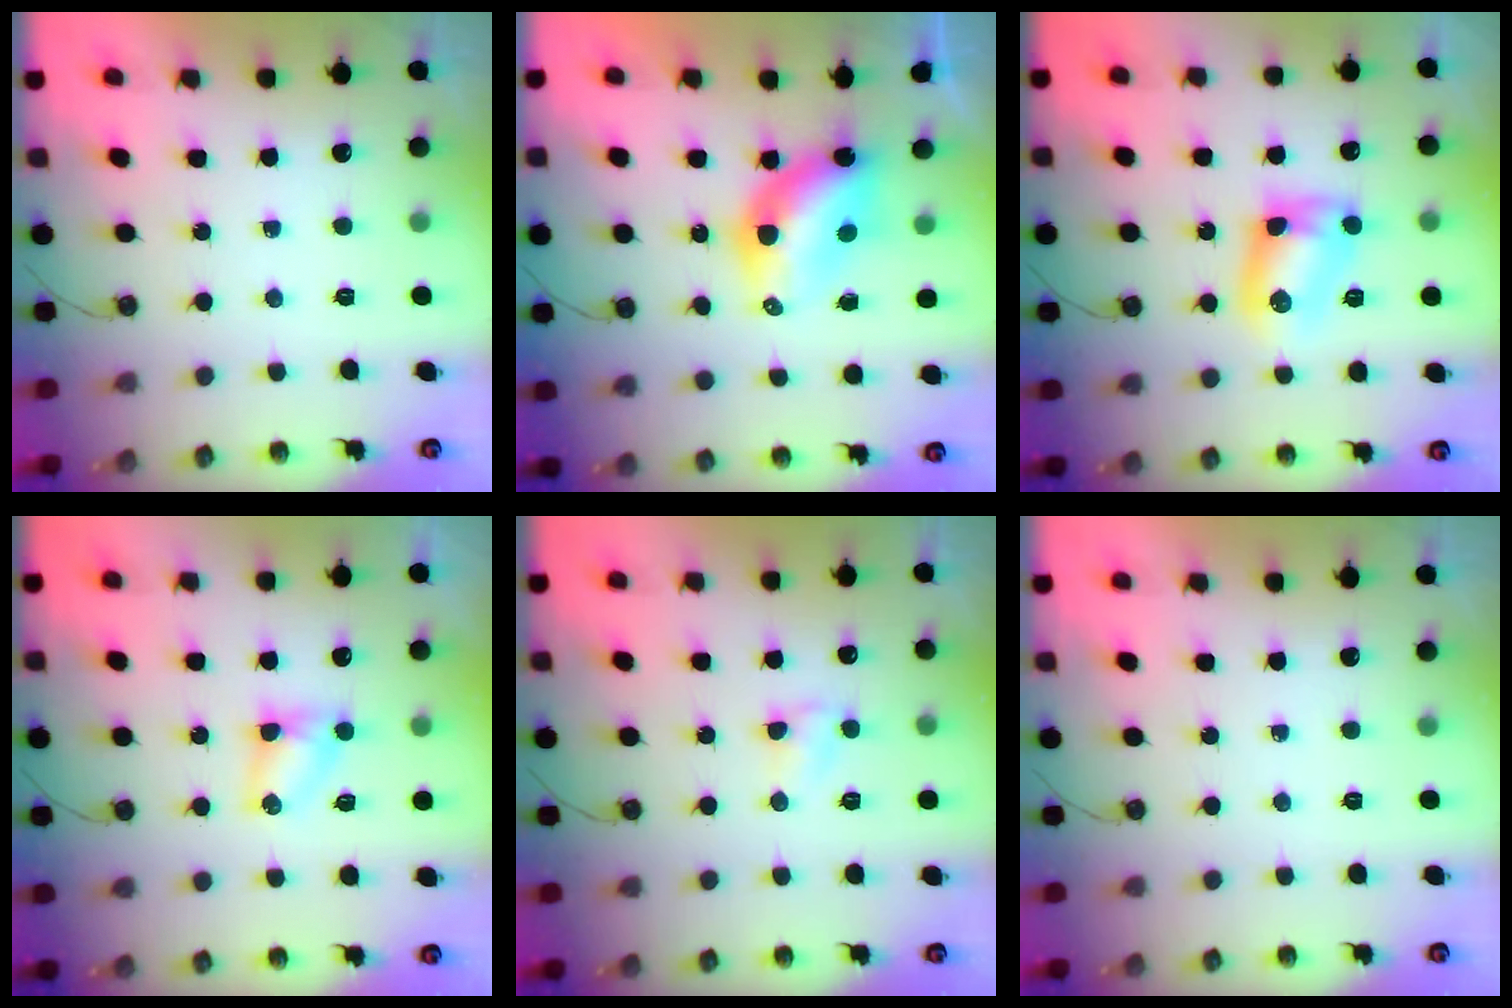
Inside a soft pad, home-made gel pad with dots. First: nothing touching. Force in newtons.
{"total": 7.9, "press": 7.8, "slide": 0.7}
{"total": 10.3, "press": 9.6, "slide": 3.6}
{"total": 4.2, "press": 4.1, "slide": 0.5}
{"total": 3.7, "press": 3.6, "slide": 0.5}
{"total": 0.0}